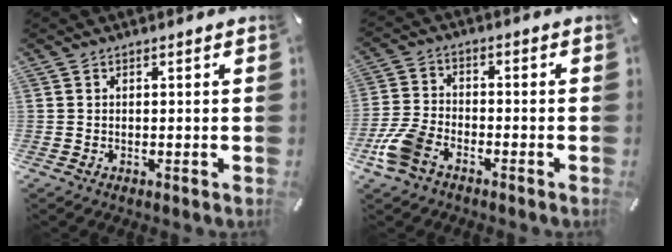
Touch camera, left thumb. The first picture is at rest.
{"total": 8.1, "force": [-4.9, 4.3, 4.8], "torque": [-0.115, 0.012, -0.094]}